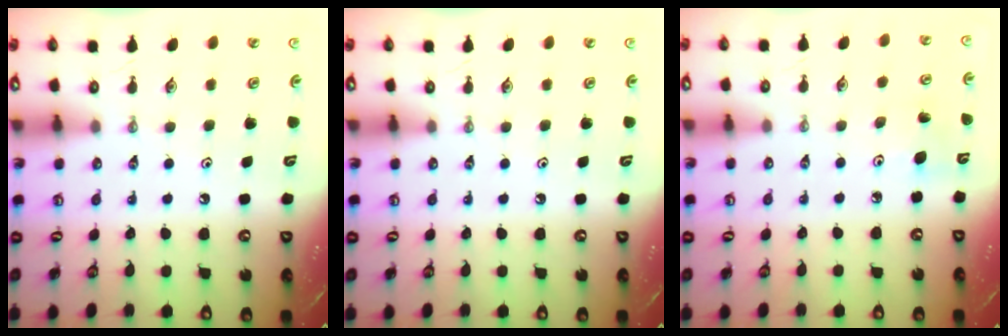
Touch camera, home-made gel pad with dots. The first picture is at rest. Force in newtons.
{"total": 0.0}
{"total": 7.1, "press": 7.0, "slide": 0.7}